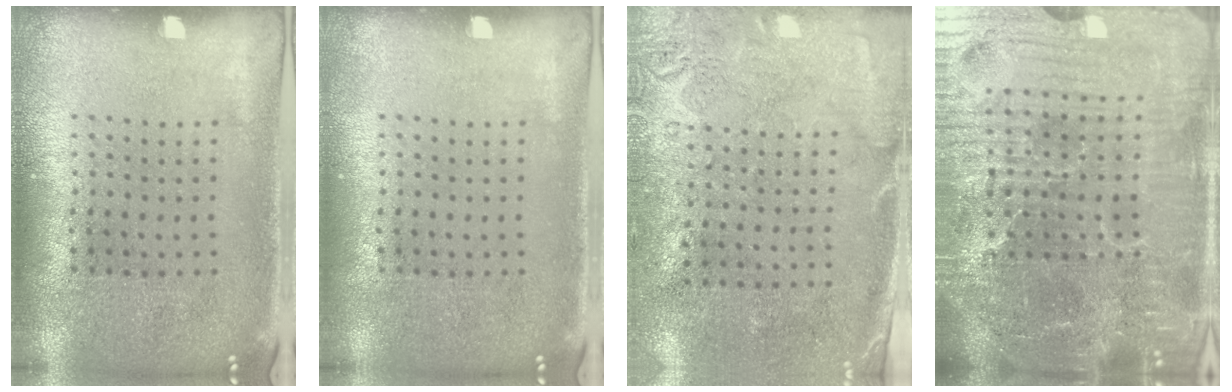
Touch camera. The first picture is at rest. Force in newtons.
{"total": 0.0}
{"total": 2.8, "press": 2.2, "slide": 1.7}
{"total": 7.3, "press": 6.6, "slide": 3.1}